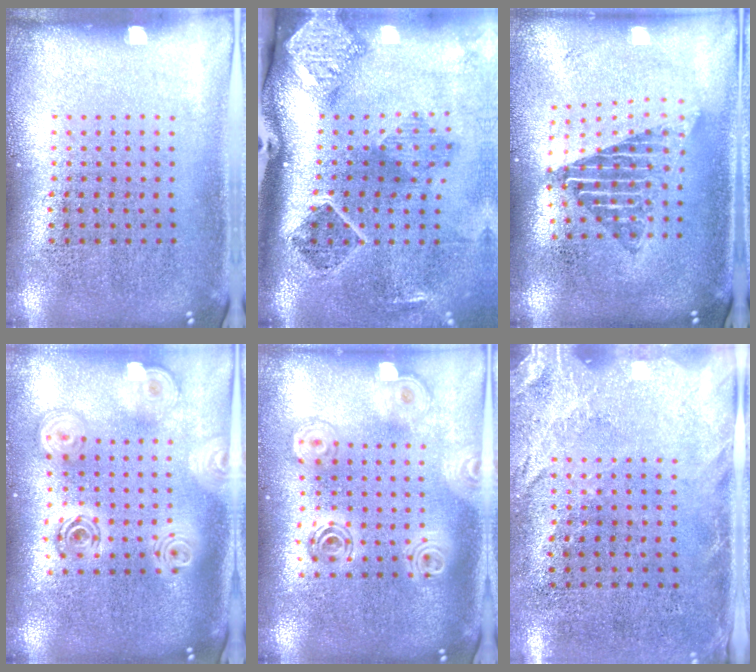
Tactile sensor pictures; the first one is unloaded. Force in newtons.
{"total": 2.9, "press": 1.9, "slide": 2.2}
{"total": 1.7, "press": 1.4, "slide": 1.0}
{"total": 2.4, "press": 1.9, "slide": 1.5}
{"total": 2.0, "press": 1.7, "slide": 1.1}
{"total": 2.6, "press": 2.0, "slide": 1.5}